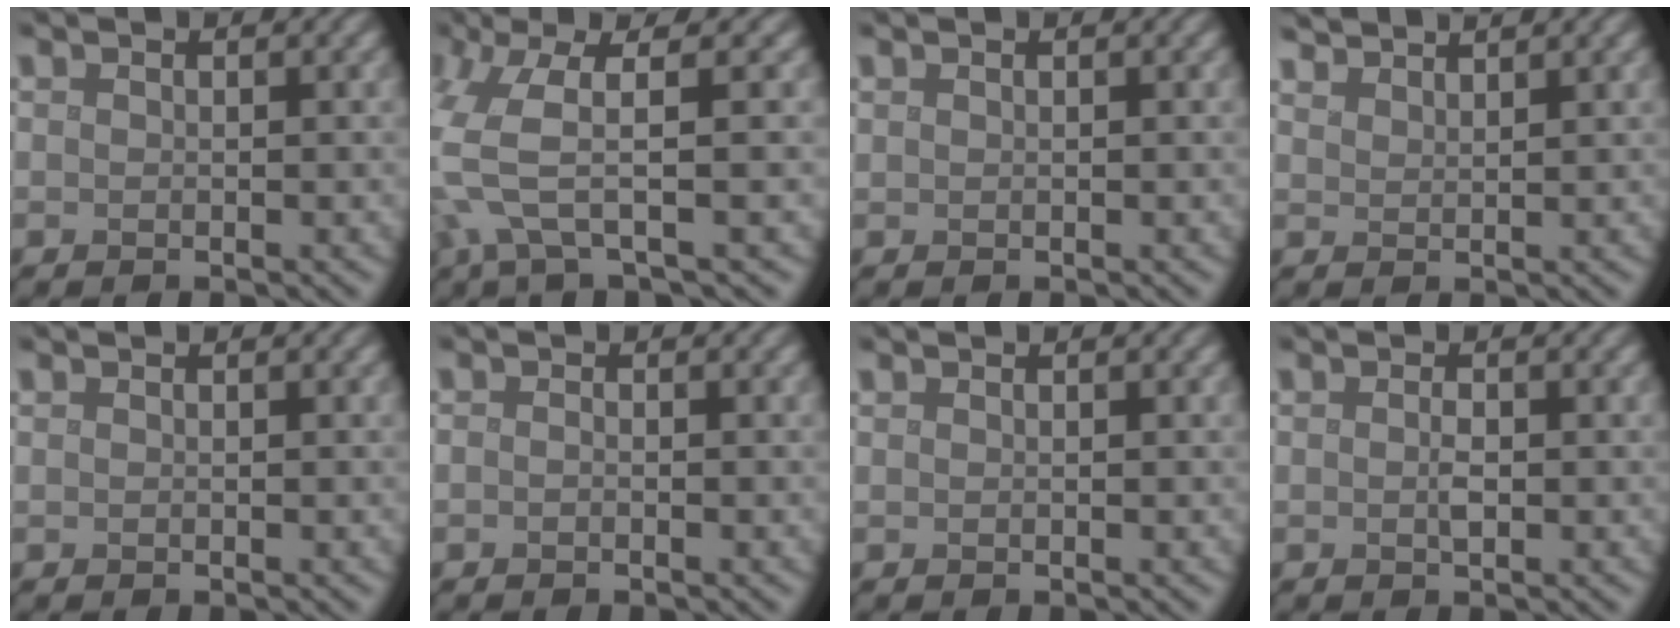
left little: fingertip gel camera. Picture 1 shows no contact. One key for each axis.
{"total": 6.7, "fx": 0.4, "fy": 1.3, "fz": 6.6, "tx": -0.159, "ty": 0.002, "tz": 0.004}
{"total": 0.0}
{"total": 2.6, "fx": 2.5, "fy": 0.2, "fz": 0.5, "tx": -0.004, "ty": 0.004, "tz": 0.043}
{"total": 0.0}
{"total": 0.5, "fx": -0.3, "fy": 0.2, "fz": 0.4, "tx": -0.010, "ty": -0.001, "tz": -0.006}
{"total": 0.0}
{"total": 1.1, "fx": -0.1, "fy": 0.4, "fz": 1.0, "tx": -0.022, "ty": -0.001, "tz": 0.000}